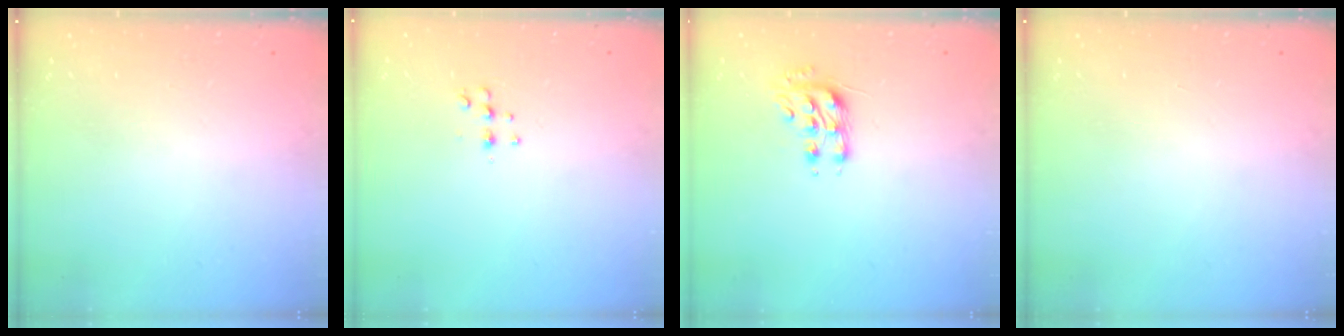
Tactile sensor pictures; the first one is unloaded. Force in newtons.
{"total": 5.3, "press": 5.2, "slide": 0.8}
{"total": 8.1, "press": 8.0, "slide": 1.0}
{"total": 0.0}